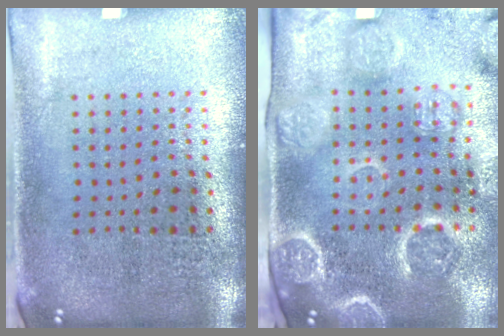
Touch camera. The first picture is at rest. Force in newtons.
{"total": 4.1, "press": 3.6, "slide": 1.9}